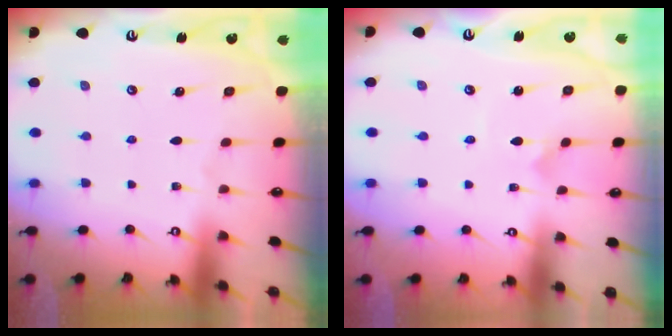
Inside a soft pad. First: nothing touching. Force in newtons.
{"total": 1.3, "press": 1.3, "slide": 0.1}